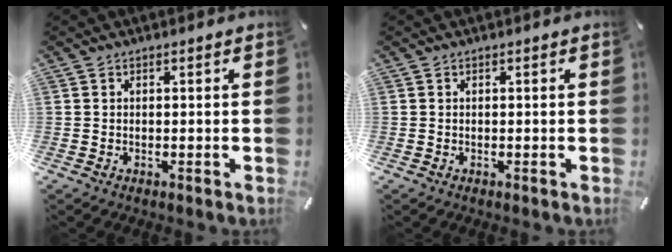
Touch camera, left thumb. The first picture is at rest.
{"total": 0.0}